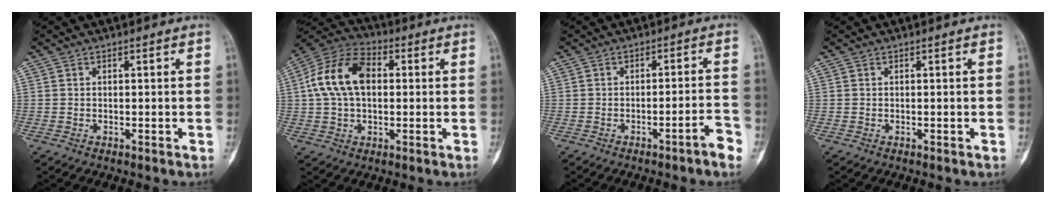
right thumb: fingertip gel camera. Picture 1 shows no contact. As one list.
[{"total": 13.5, "force": [1.7, 8.6, 10.3], "torque": [-0.192, 0.030, 0.023]}, {"total": 4.3, "force": [-2.7, 0.2, 3.4], "torque": [-0.056, 0.024, -0.036]}, {"total": 0.0}]